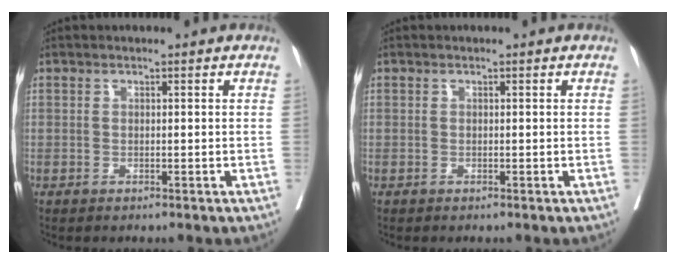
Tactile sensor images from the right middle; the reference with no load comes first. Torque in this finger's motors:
{"motor_torque": [-0.90, -0.35, 0.07, 0.01]}